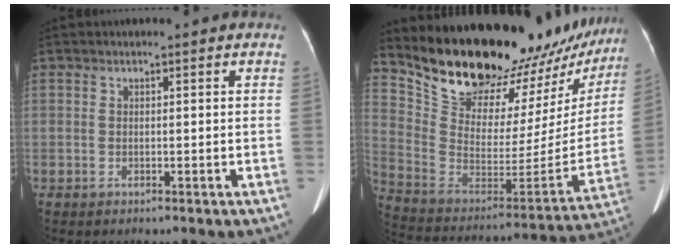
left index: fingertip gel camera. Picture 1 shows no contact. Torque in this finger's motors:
{"motor_torque": [0.71, -1.42, 0.19, 0.13]}